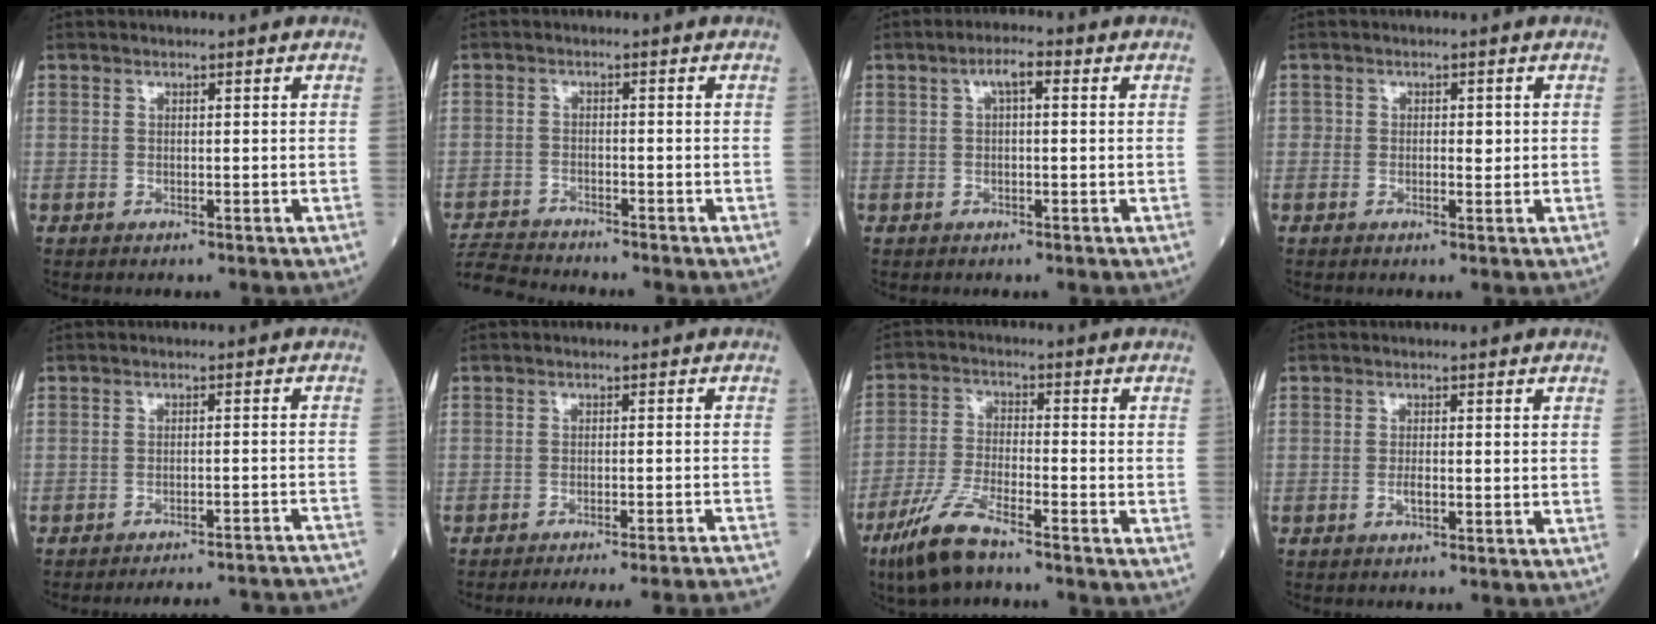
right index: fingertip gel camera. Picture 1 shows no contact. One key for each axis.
{"total": 5.9, "fx": -5.9, "fy": -0.2, "fz": 0.1, "tx": -0.005, "ty": -0.015, "tz": -0.112}
{"total": 3.1, "fx": 0.9, "fy": 0.9, "fz": 2.8, "tx": -0.050, "ty": 0.015, "tz": 0.015}
{"total": 1.7, "fx": 0.0, "fy": 1.1, "fz": 1.3, "tx": -0.012, "ty": 0.003, "tz": -0.003}
{"total": 18.5, "fx": -18.0, "fy": -1.0, "fz": 3.8, "tx": -0.016, "ty": -0.008, "tz": -0.212}
{"total": 18.3, "fx": -17.6, "fy": -1.6, "fz": 5.0, "tx": -0.035, "ty": -0.020, "tz": -0.211}
{"total": 9.1, "fx": -6.7, "fy": 1.5, "fz": 5.9, "tx": -0.134, "ty": -0.022, "tz": -0.131}
{"total": 1.4, "fx": -0.5, "fy": 0.4, "fz": 1.2, "tx": -0.022, "ty": 0.001, "tz": -0.008}